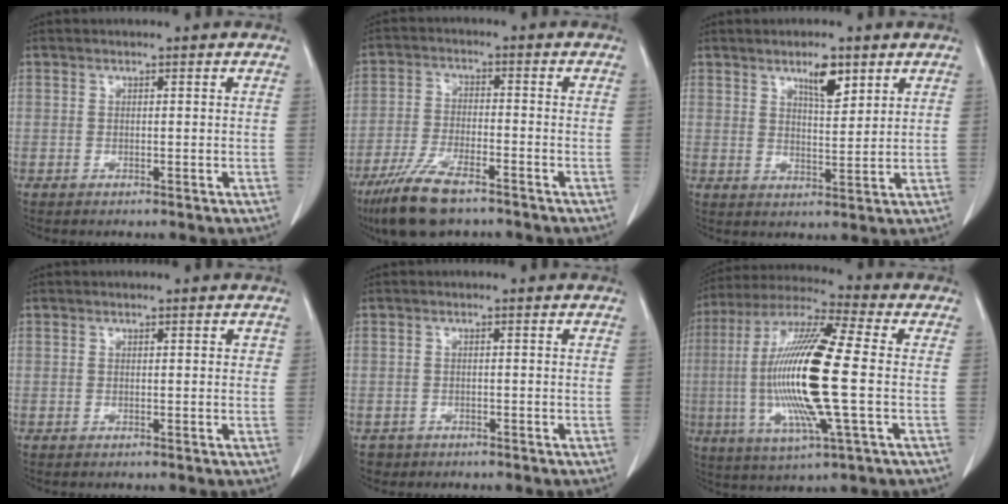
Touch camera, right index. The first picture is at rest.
{"total": 10.2, "force": [-7.2, 2.6, 6.6], "torque": [-0.128, -0.020, -0.128]}
{"total": 5.2, "force": [3.2, 1.5, 3.8], "torque": [-0.065, -0.002, 0.056]}
{"total": 0.9, "force": [0.3, 0.5, 0.8], "torque": [-0.005, 0.002, 0.004]}
{"total": 1.6, "force": [-0.9, 1.4, -0.3], "torque": [-0.002, 0.006, -0.013]}
{"total": 19.2, "force": [-1.5, 1.5, 19.1], "torque": [-0.396, -0.005, -0.036]}